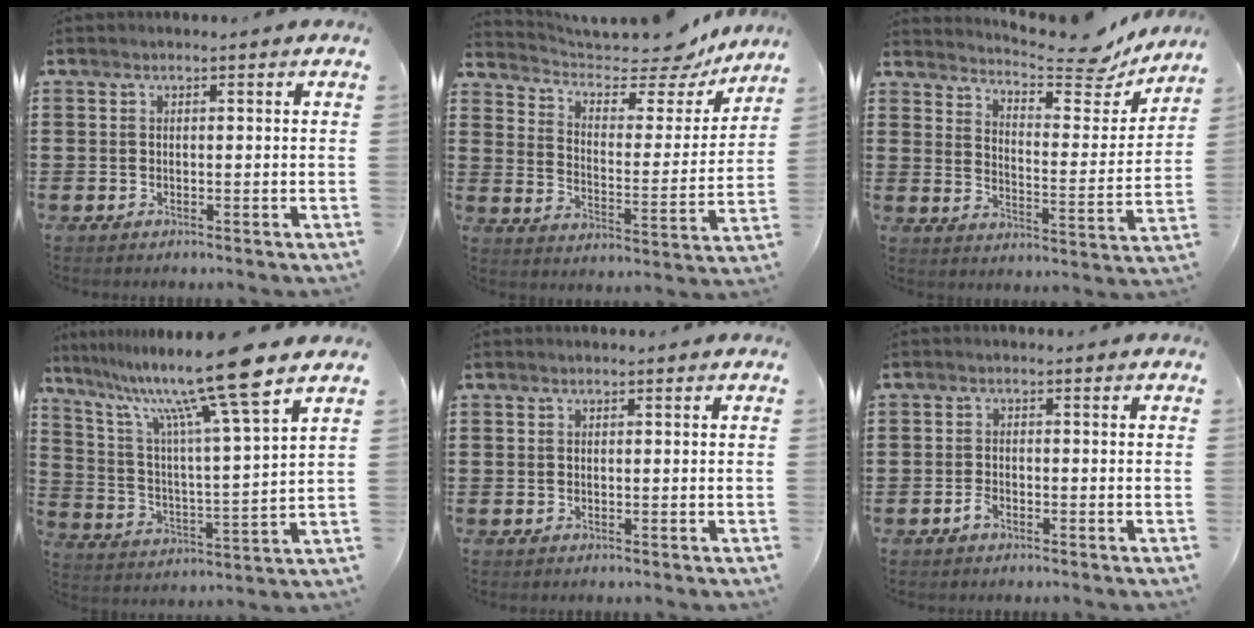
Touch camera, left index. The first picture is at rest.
{"total": 7.1, "force": [6.1, 1.9, 3.0], "torque": [-0.072, -0.046, 0.101]}
{"total": 7.4, "force": [6.9, 0.7, 2.6], "torque": [-0.051, -0.060, 0.112]}
{"total": 13.8, "force": [10.2, -0.2, 9.3], "torque": [-0.197, -0.064, 0.158]}
{"total": 0.0}
{"total": 1.7, "force": [-1.1, 0.7, 1.0], "torque": [-0.022, -0.001, -0.021]}